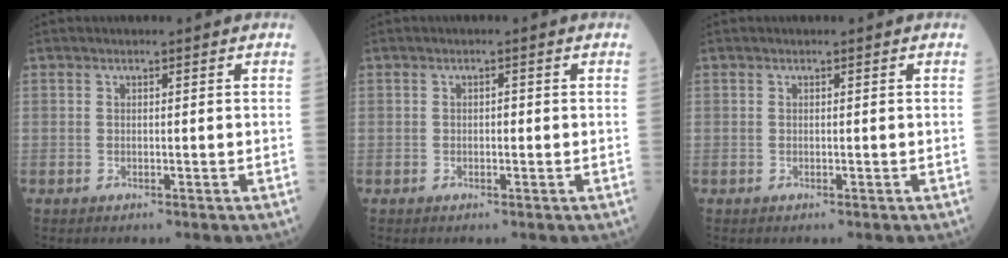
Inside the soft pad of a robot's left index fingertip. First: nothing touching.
{"total": 0.6, "force": [-0.2, 0.4, 0.4], "torque": [-0.005, -0.001, -0.005]}
{"total": 0.0}